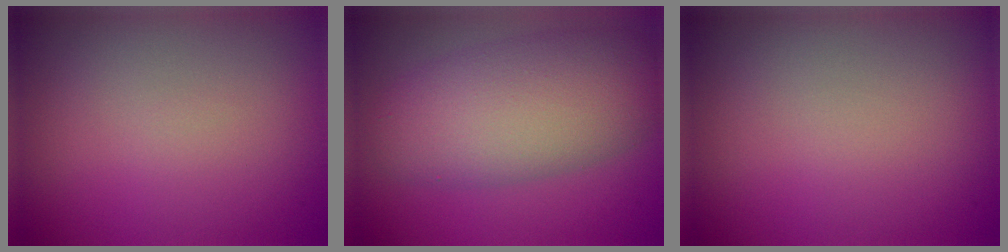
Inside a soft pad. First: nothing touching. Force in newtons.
{"total": 8.5, "press": 8.5, "slide": 0.6}
{"total": 0.0}